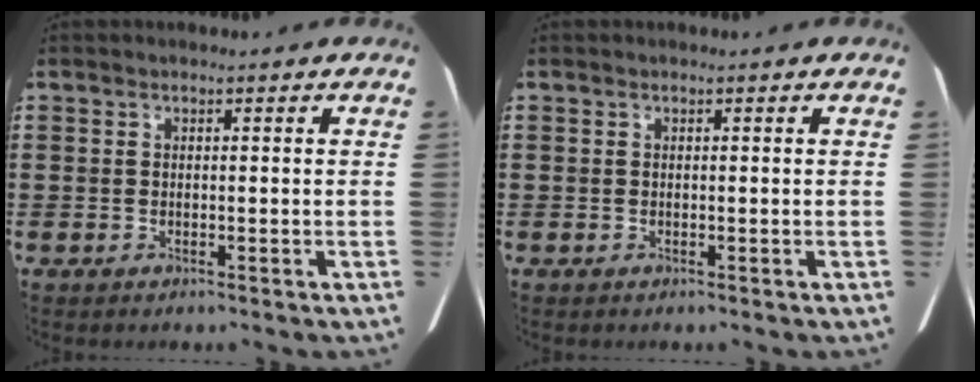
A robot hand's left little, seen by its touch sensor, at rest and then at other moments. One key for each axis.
{"total": 0.0}